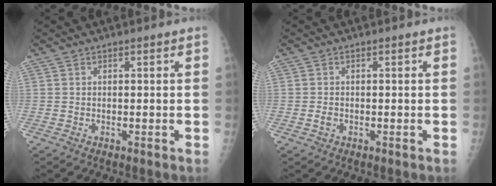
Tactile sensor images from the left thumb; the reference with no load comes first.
{"total": 1.0, "force": [-0.3, 0.7, 0.6], "torque": [-0.011, 0.000, -0.005]}